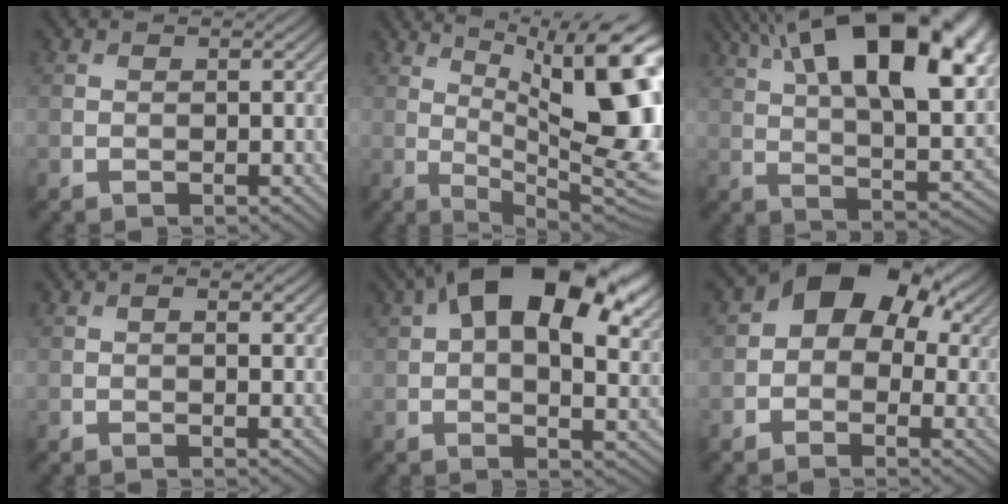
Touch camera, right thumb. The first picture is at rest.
{"total": 19.1, "force": [5.2, 6.7, 17.1], "torque": [-0.234, 0.028, 0.083]}
{"total": 22.1, "force": [9.9, 9.6, 17.3], "torque": [-0.264, 0.049, 0.145]}
{"total": 1.6, "force": [0.4, 0.4, 1.5], "torque": [-0.023, -0.002, 0.006]}
{"total": 19.1, "force": [8.1, 9.8, 14.2], "torque": [-0.235, 0.031, 0.118]}
{"total": 10.7, "force": [2.8, 7.5, 7.1], "torque": [-0.097, 0.008, 0.029]}